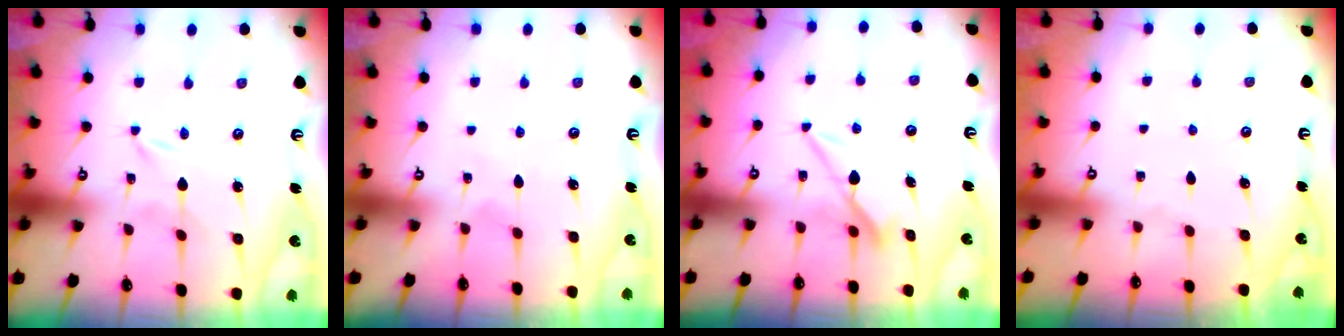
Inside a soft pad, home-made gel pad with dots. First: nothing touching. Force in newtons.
{"total": 3.2, "press": 3.2, "slide": 0.3}
{"total": 7.6, "press": 7.6, "slide": 0.4}
{"total": 0.0}